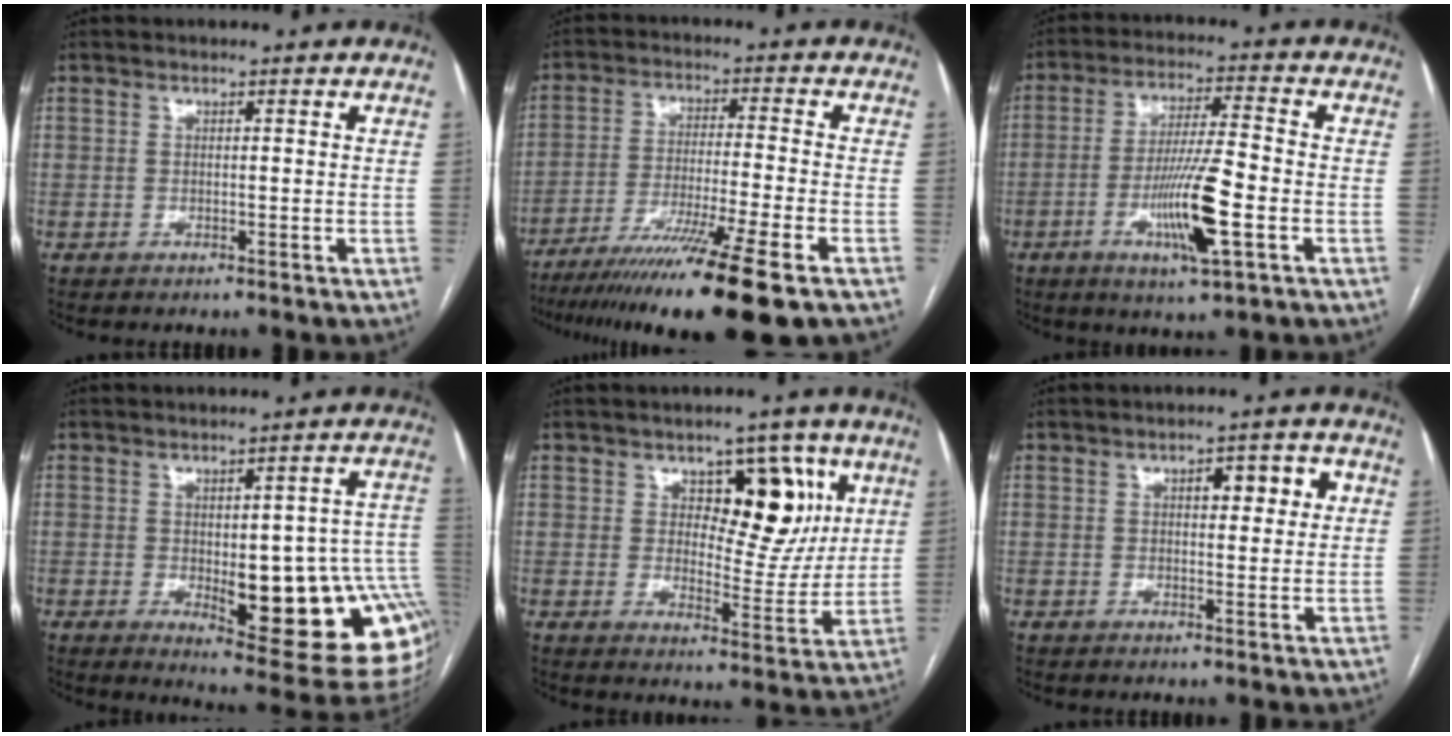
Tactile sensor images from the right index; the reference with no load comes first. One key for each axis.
{"total": 16.9, "fx": -11.9, "fy": -1.4, "fz": 11.9, "tx": -0.183, "ty": -0.050, "tz": -0.194}
{"total": 11.3, "fx": -3.6, "fy": 0.6, "fz": 10.7, "tx": -0.203, "ty": -0.010, "tz": -0.063}
{"total": 21.1, "fx": -3.6, "fy": 6.0, "fz": 19.9, "tx": -0.158, "ty": 0.015, "tz": -0.021}
{"total": 11.2, "fx": 4.2, "fy": 5.6, "fz": 8.8, "tx": -0.108, "ty": 0.015, "tz": 0.069}
{"total": 4.9, "fx": 1.4, "fy": 1.8, "fz": 4.3, "tx": -0.059, "ty": 0.015, "tz": 0.019}